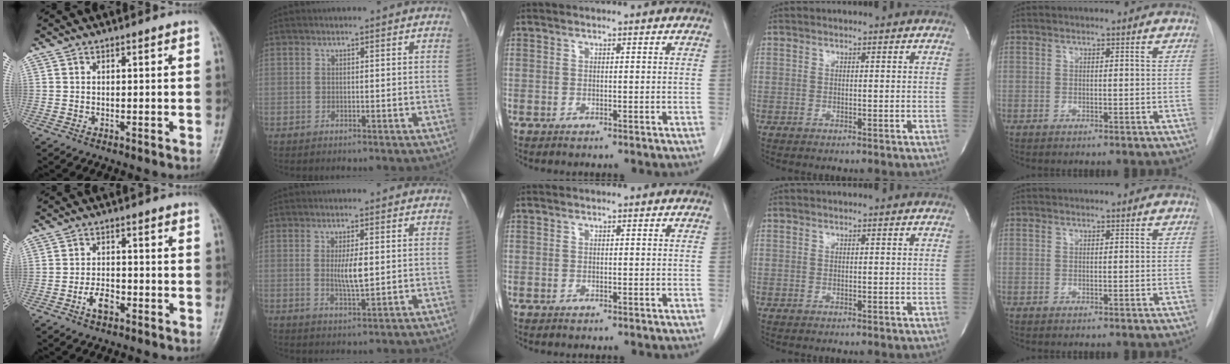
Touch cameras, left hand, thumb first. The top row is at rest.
{"thumb": {"total": 4.1, "force": [-2.0, 2.2, 2.8], "torque": [-0.043, 0.014, -0.039]}, "index": {"total": 3.8, "force": [0.4, 0.6, 3.7], "torque": [-0.070, -0.007, 0.009]}}